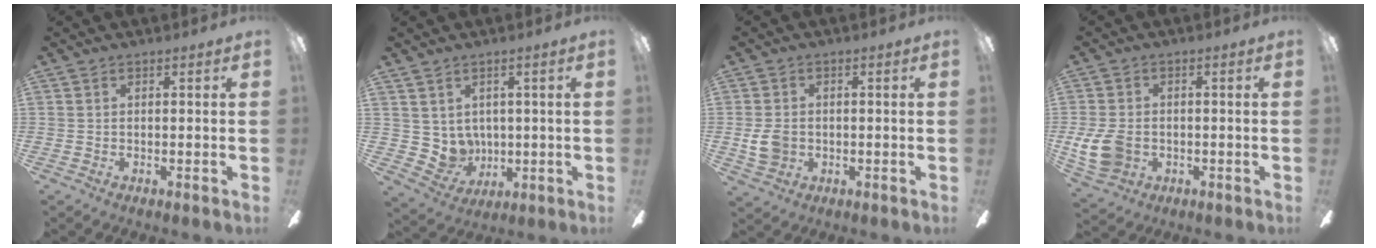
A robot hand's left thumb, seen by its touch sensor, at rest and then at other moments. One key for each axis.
{"total": 5.9, "fx": 3.2, "fy": 4.9, "fz": 0.5, "tx": -0.026, "ty": -0.028, "tz": 0.067}
{"total": 5.4, "fx": -0.7, "fy": 4.4, "fz": 3.1, "tx": -0.059, "ty": 0.005, "tz": -0.012}
{"total": 9.3, "fx": -1.6, "fy": 7.1, "fz": 5.7, "tx": -0.124, "ty": 0.010, "tz": -0.024}